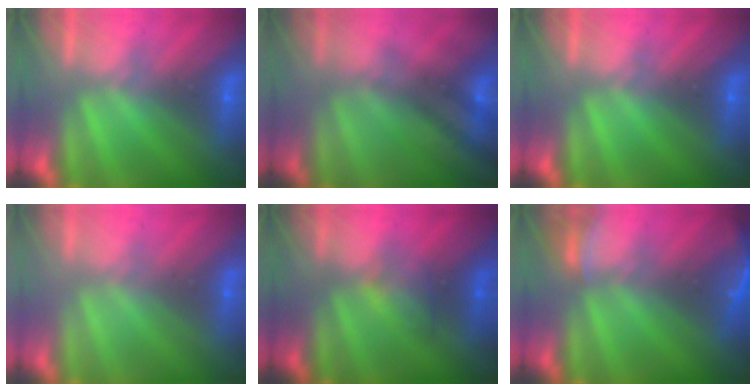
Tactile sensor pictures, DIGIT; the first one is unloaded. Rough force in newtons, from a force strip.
{"total": 2.4}
{"total": 0.0}
{"total": 3.3}
{"total": 2.3}
{"total": 2.8}